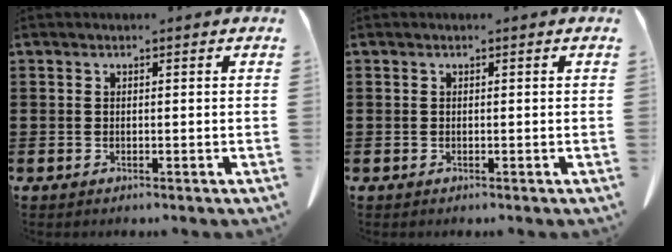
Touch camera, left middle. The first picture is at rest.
{"total": 0.0}